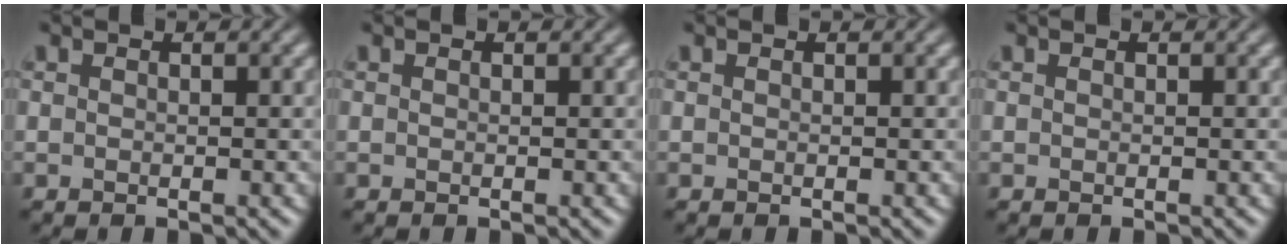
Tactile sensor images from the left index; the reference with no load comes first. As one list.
[{"total": 0.0}, {"total": 0.0}, {"total": 0.0}]